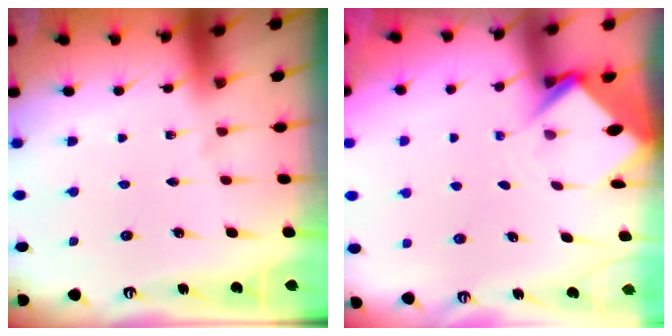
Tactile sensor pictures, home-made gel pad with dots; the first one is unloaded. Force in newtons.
{"total": 3.8, "press": 3.8, "slide": 0.2}